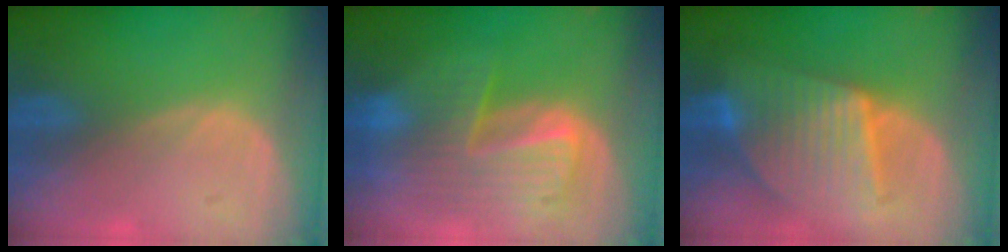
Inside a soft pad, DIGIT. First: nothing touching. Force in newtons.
{"total": 9.9, "press": 8.6, "slide": 5.0}
{"total": 9.3, "press": 9.3, "slide": 0.6}